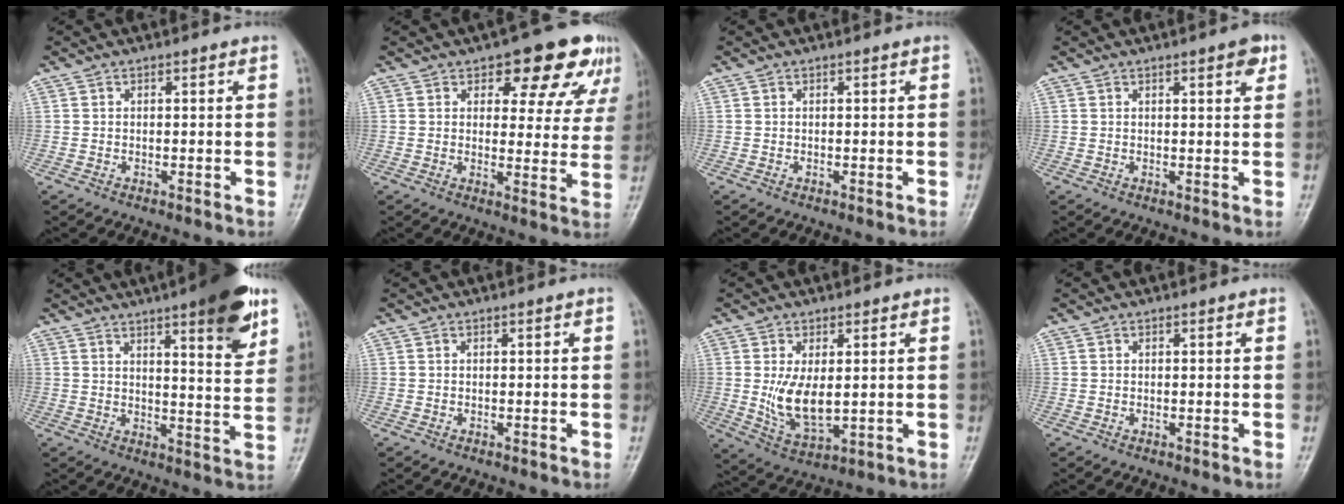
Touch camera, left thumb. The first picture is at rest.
{"total": 12.3, "force": [7.3, 6.1, 7.8], "torque": [-0.042, -0.033, 0.085]}
{"total": 0.0}
{"total": 3.0, "force": [1.6, 0.8, 2.4], "torque": [-0.026, -0.006, 0.018]}
{"total": 13.7, "force": [7.8, 2.9, 10.9], "torque": [-0.126, -0.038, 0.103]}
{"total": 0.0}
{"total": 8.5, "force": [0.7, 4.5, 7.1], "torque": [-0.120, -0.023, 0.027]}
{"total": 0.0}